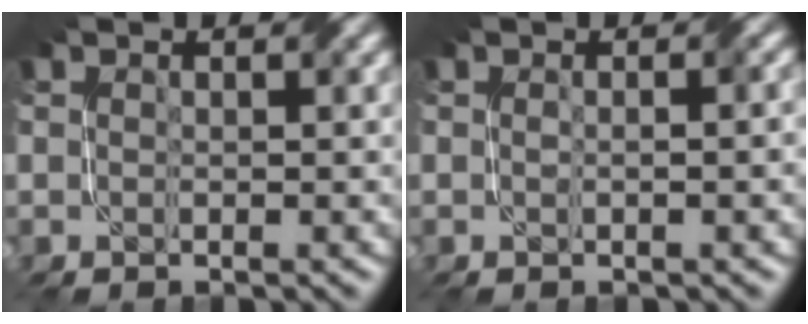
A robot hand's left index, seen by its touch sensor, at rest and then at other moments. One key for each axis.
{"total": 1.9, "fx": 0.0, "fy": 0.3, "fz": 1.9, "tx": -0.029, "ty": 0.004, "tz": -0.003}